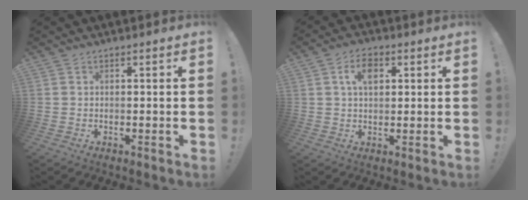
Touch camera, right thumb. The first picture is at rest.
{"total": 6.7, "force": [2.2, 4.1, 4.8], "torque": [-0.067, 0.001, 0.036]}